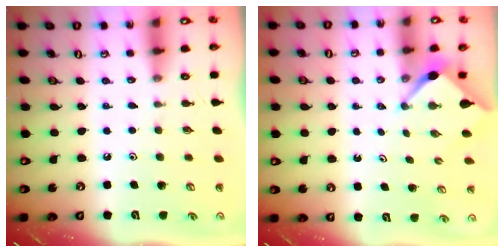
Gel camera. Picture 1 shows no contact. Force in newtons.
{"total": 2.6, "press": 2.6, "slide": 0.3}